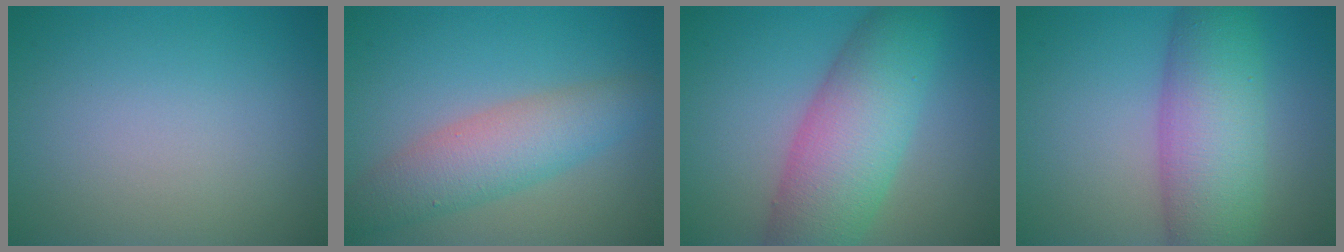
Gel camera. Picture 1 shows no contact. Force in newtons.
{"total": 5.0, "press": 5.0, "slide": 0.1}
{"total": 8.5, "press": 8.5, "slide": 0.1}
{"total": 8.2, "press": 8.2, "slide": 0.1}